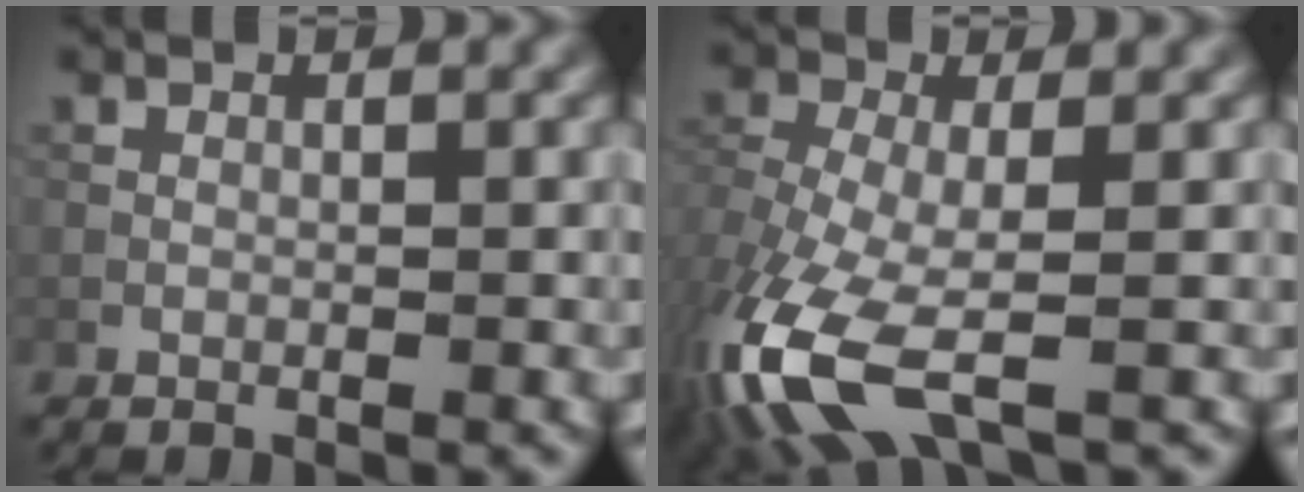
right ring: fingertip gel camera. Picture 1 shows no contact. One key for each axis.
{"total": 9.6, "fx": -4.2, "fy": 4.2, "fz": 7.5, "tx": -0.191, "ty": -0.023, "tz": -0.085}